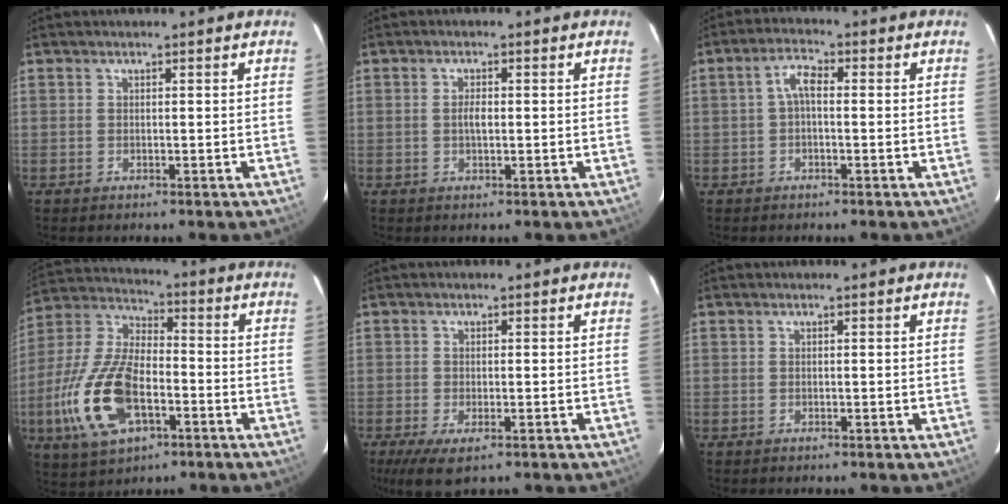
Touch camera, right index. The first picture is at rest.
{"total": 1.8, "force": [-0.1, 0.7, 1.6], "torque": [-0.031, 0.003, -0.003]}
{"total": 3.4, "force": [-0.2, 1.5, 3.1], "torque": [-0.062, 0.015, -0.004]}
{"total": 18.5, "force": [-6.2, 9.3, 14.8], "torque": [-0.335, -0.007, -0.112]}
{"total": 5.8, "force": [-3.1, 2.0, 4.5], "torque": [-0.094, -0.025, -0.049]}
{"total": 0.0}